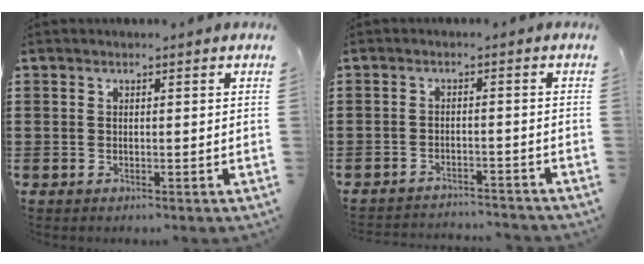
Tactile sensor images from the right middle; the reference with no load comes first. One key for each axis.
{"total": 2.5, "fx": -2.5, "fy": 0.0, "fz": 0.1, "tx": -0.007, "ty": 0.002, "tz": -0.053}